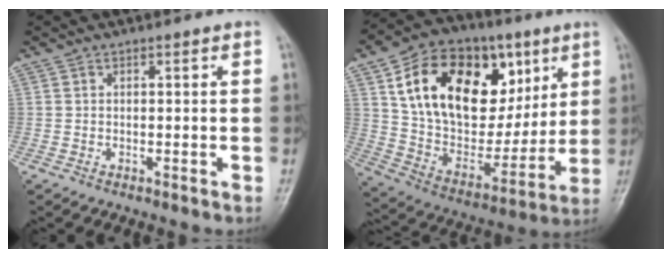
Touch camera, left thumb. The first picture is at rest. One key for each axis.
{"total": 27.4, "fx": 9.7, "fy": 17.6, "fz": 18.6, "tx": -0.278, "ty": 0.000, "tz": 0.168}